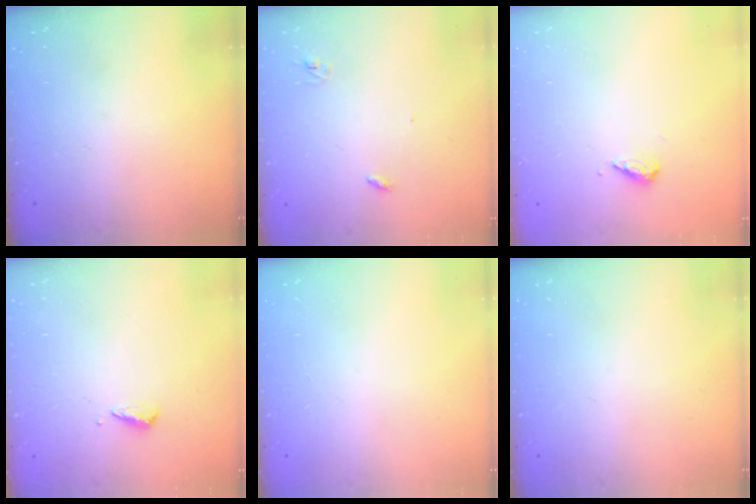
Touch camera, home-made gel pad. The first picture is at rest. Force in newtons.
{"total": 2.8, "press": 2.8, "slide": 0.2}
{"total": 5.8, "press": 5.6, "slide": 1.3}
{"total": 3.1, "press": 3.1, "slide": 0.3}
{"total": 0.0}
{"total": 0.0}